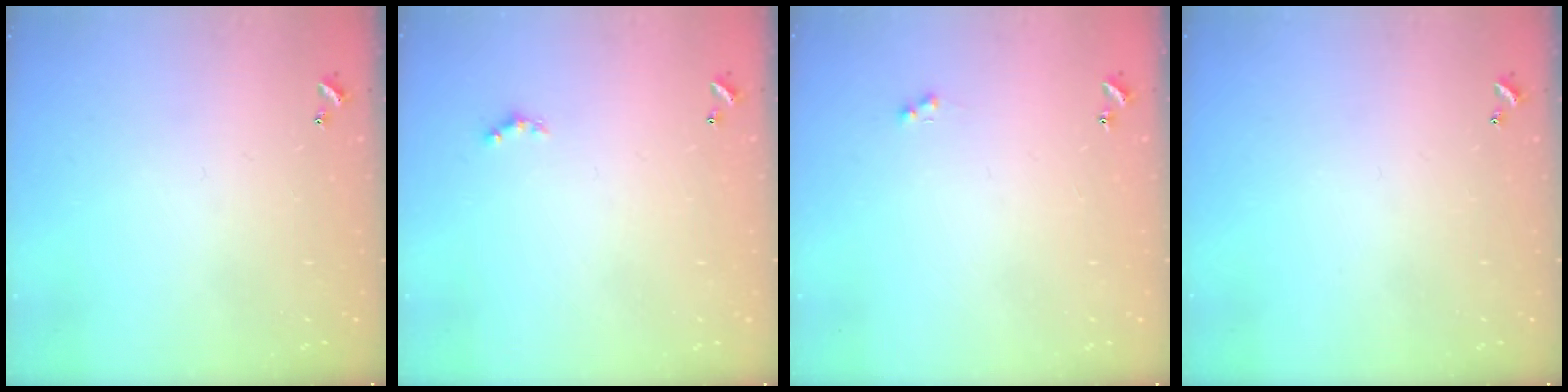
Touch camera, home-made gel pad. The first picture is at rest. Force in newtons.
{"total": 2.5, "press": 2.5, "slide": 0.4}
{"total": 1.0, "press": 0.9, "slide": 0.5}
{"total": 0.0}